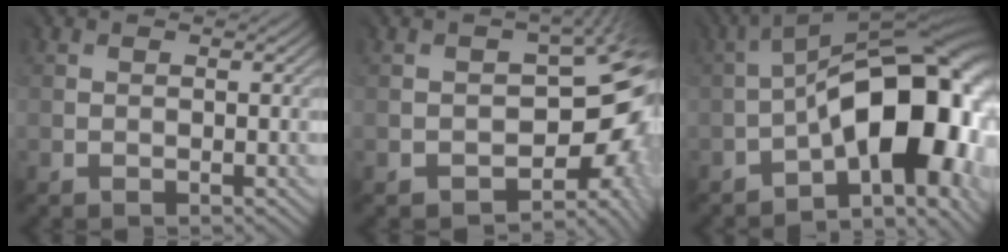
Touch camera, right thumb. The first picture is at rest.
{"total": 12.3, "force": [-4.7, 8.1, 8.0], "torque": [-0.043, -0.003, -0.042]}
{"total": 17.2, "force": [-5.2, 8.1, 14.3], "torque": [-0.191, 0.010, -0.084]}